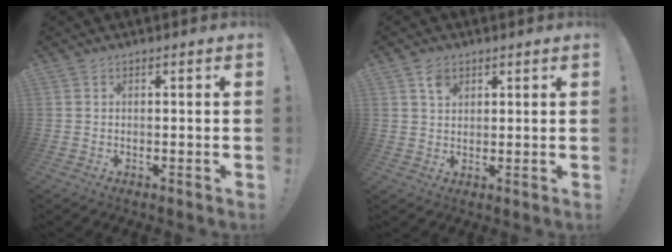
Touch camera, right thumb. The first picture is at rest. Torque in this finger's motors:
{"motor_torque": [-0.01, 0.12, 0.13, -0.17, 0.00]}